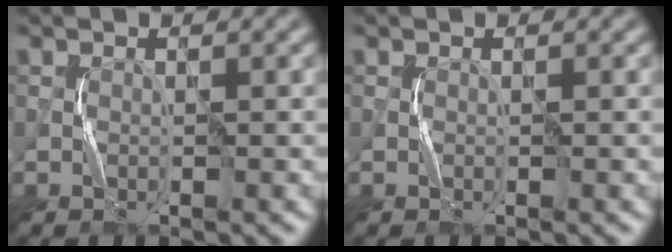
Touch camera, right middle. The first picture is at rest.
{"total": 0.0}